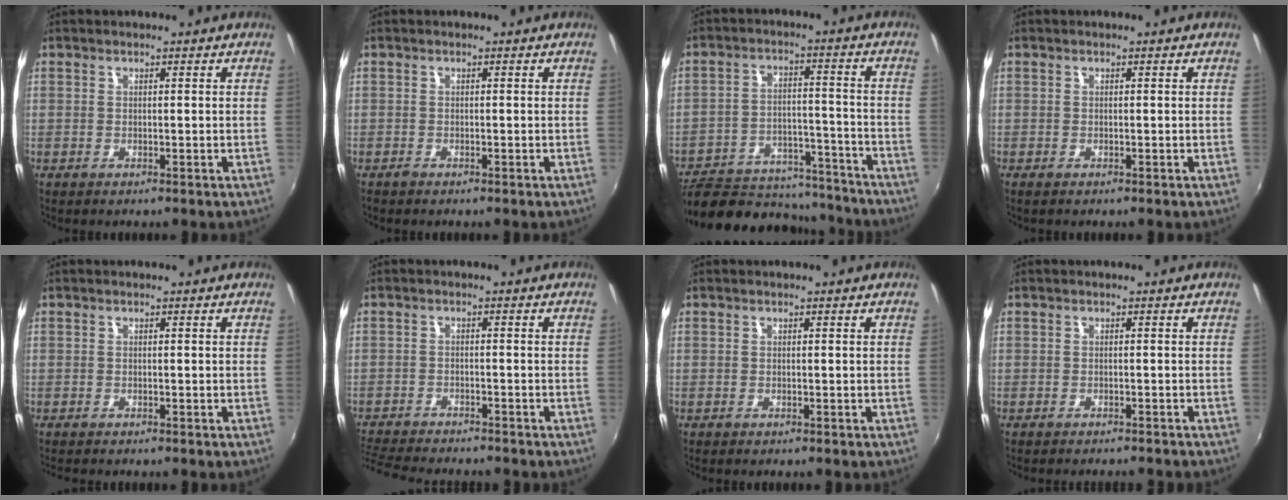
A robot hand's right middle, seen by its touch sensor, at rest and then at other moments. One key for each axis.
{"total": 0.6, "fx": -0.6, "fy": 0.2, "fz": 0.1, "tx": -0.003, "ty": -0.003, "tz": -0.014}
{"total": 23.2, "fx": -20.1, "fy": 7.8, "fz": 8.4, "tx": -0.164, "ty": 0.010, "tz": -0.268}
{"total": 0.0}
{"total": 0.8, "fx": -0.8, "fy": 0.1, "fz": 0.3, "tx": -0.006, "ty": -0.008, "tz": -0.013}
{"total": 9.5, "fx": -8.8, "fy": 1.5, "fz": 3.3, "tx": -0.094, "ty": -0.019, "tz": -0.149}
{"total": 0.0}
{"total": 4.5, "fx": -4.1, "fy": 0.7, "fz": 1.7, "tx": -0.040, "ty": -0.013, "tz": -0.056}